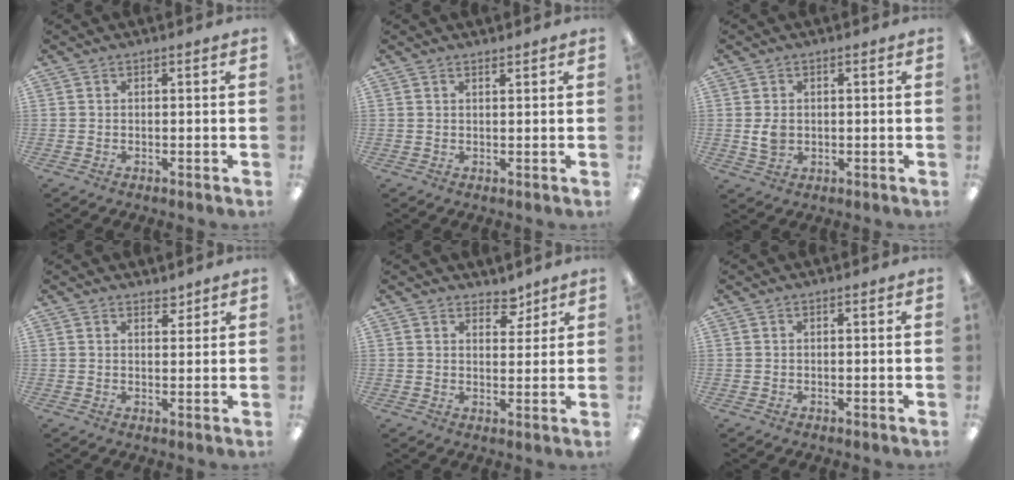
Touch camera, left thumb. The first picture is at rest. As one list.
[{"total": 1.0, "force": [1.0, 0.2, 0.3], "torque": [-0.006, -0.002, 0.019]}, {"total": 3.7, "force": [0.1, 2.9, 2.4], "torque": [-0.044, 0.000, -0.001]}, {"total": 2.7, "force": [2.3, 1.1, 0.8], "torque": [-0.002, -0.013, 0.041]}, {"total": 4.8, "force": [3.8, 2.6, 1.4], "torque": [0.003, -0.026, 0.062]}, {"total": 0.0}]